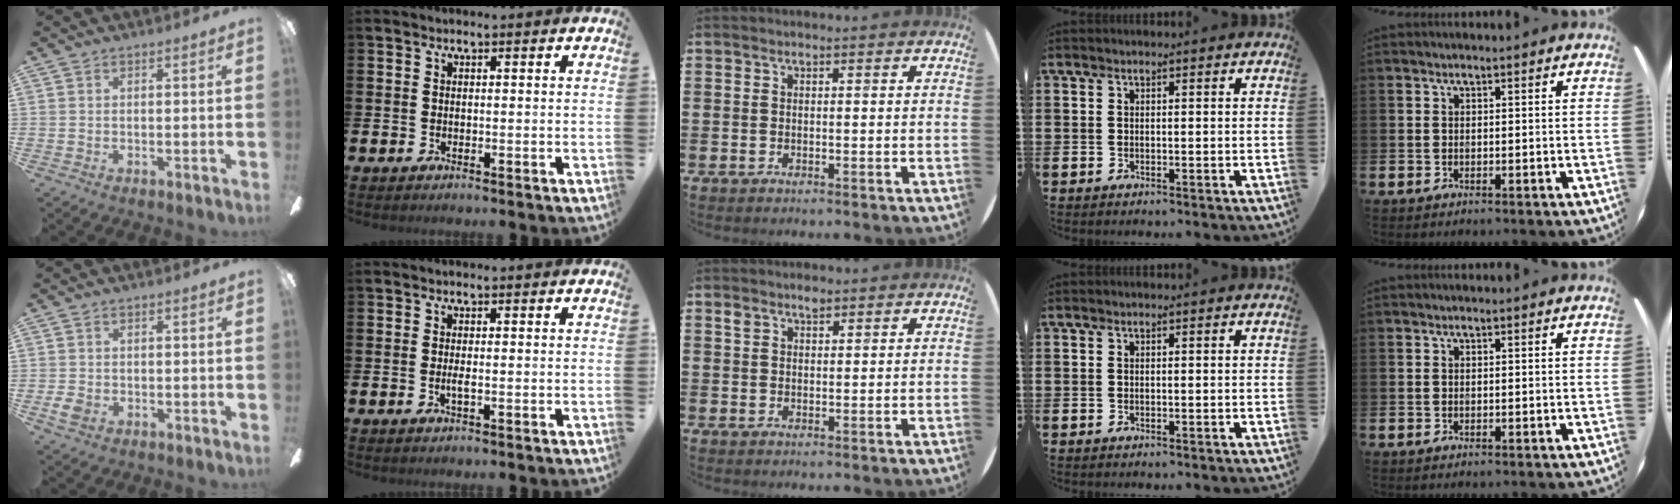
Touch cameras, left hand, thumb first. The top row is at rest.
{"thumb": {"total": 2.9, "force": [-0.9, 1.9, 2.0], "torque": [-0.052, 0.000, -0.022]}, "index": {"total": 0.9, "force": [-0.1, 0.1, 0.9], "torque": [-0.019, -0.002, -0.001]}, "middle": {"total": 1.9, "force": [1.5, 0.9, 0.7], "torque": [-0.001, -0.002, 0.025]}}